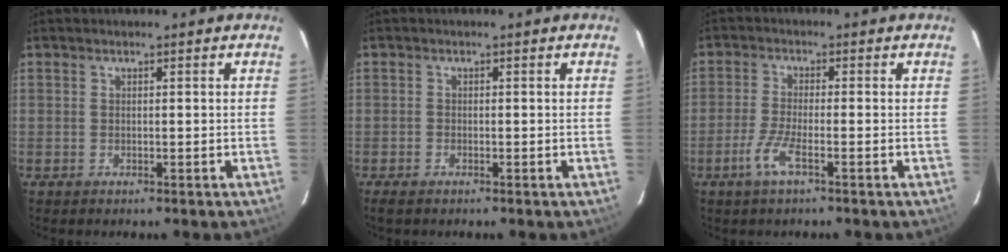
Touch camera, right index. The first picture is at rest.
{"total": 1.5, "force": [-1.2, 0.6, 0.7], "torque": [-0.018, -0.005, -0.026]}
{"total": 4.8, "force": [-2.7, 0.5, 3.9], "torque": [-0.092, -0.008, -0.055]}